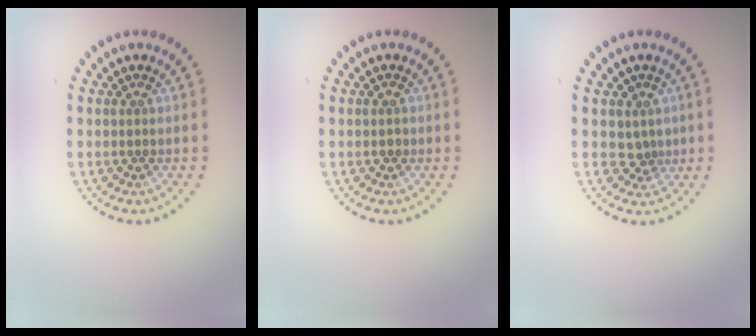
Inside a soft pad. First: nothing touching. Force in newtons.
{"total": 0.9, "press": 0.9, "slide": 0.1}
{"total": 1.9, "press": 1.5, "slide": 1.3}